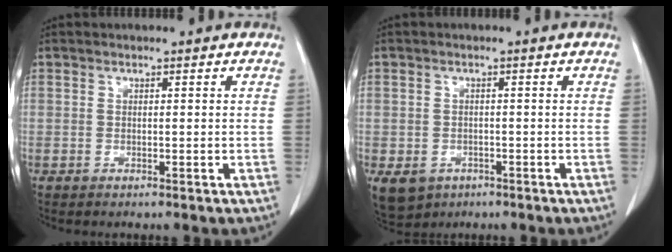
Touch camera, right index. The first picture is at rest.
{"total": 8.6, "force": [-4.1, 7.0, 2.9], "torque": [-0.078, -0.004, -0.054]}